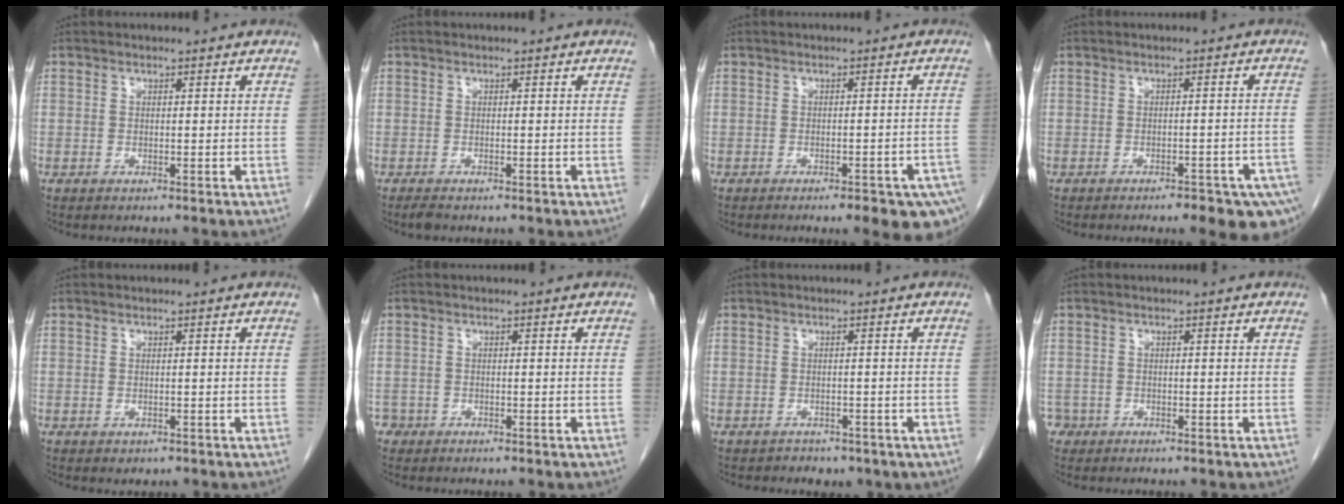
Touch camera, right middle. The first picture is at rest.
{"total": 1.1, "force": [-0.9, 0.3, 0.6], "torque": [-0.018, -0.003, -0.016]}
{"total": 10.1, "force": [-7.0, 2.4, 6.9], "torque": [-0.051, 0.005, -0.082]}
{"total": 10.1, "force": [-7.4, 2.8, 6.3], "torque": [-0.050, 0.004, -0.086]}
{"total": 0.7, "force": [-0.3, 0.5, 0.4], "torque": [-0.007, 0.000, 0.002]}
{"total": 1.4, "force": [-0.9, 1.1, -0.1], "torque": [-0.001, 0.005, -0.017]}
{"total": 3.8, "force": [-2.8, 2.4, 0.9], "torque": [-0.018, 0.006, -0.026]}
{"total": 1.6, "force": [-1.0, 1.3, -0.1], "torque": [0.000, 0.007, -0.018]}